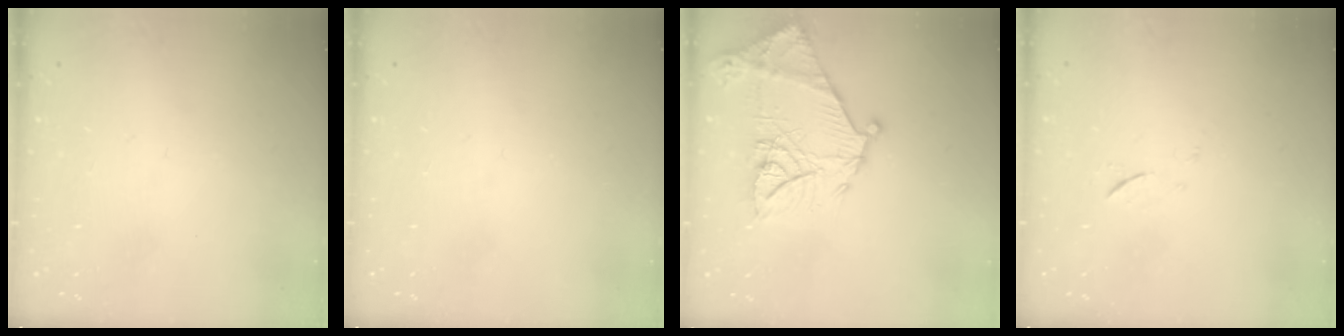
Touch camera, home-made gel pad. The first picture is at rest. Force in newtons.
{"total": 0.0}
{"total": 18.6, "press": 18.5, "slide": 1.9}
{"total": 5.2, "press": 5.1, "slide": 0.7}